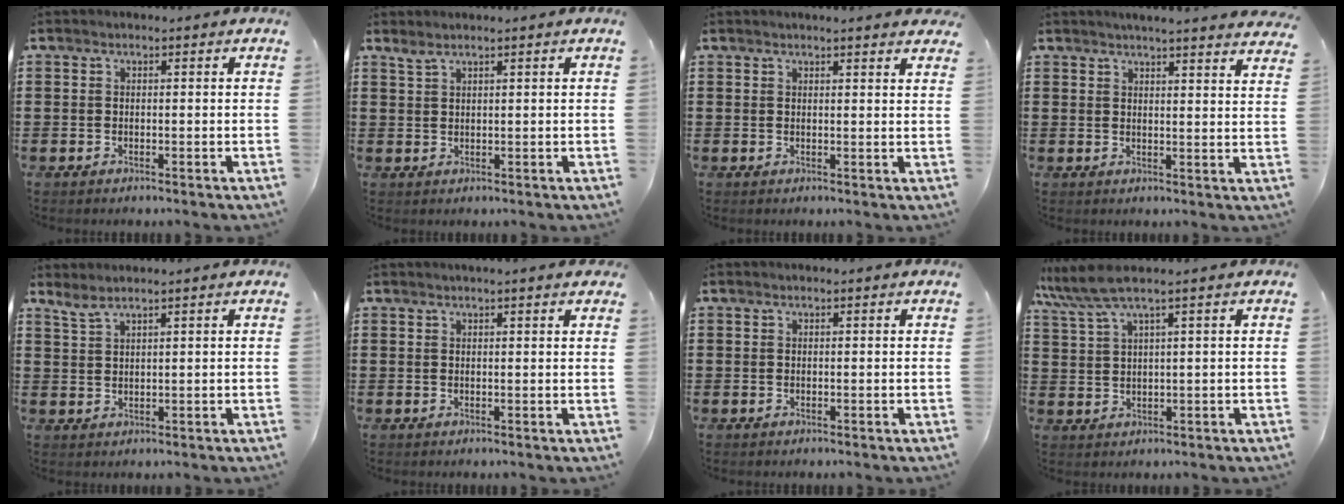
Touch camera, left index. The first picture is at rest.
{"total": 1.3, "force": [1.1, 0.0, 0.7], "torque": [-0.015, -0.001, 0.021]}
{"total": 1.6, "force": [1.5, -0.1, 0.5], "torque": [-0.014, 0.000, 0.028]}
{"total": 3.1, "force": [3.0, -0.7, 0.5], "torque": [-0.019, -0.012, 0.054]}
{"total": 1.9, "force": [1.8, -0.1, 0.8], "torque": [-0.021, 0.001, 0.034]}
{"total": 1.3, "force": [1.1, -0.1, 0.8], "torque": [-0.016, 0.000, 0.020]}
{"total": 0.0}
{"total": 4.6, "force": [2.9, 0.0, 3.6], "torque": [-0.095, -0.011, 0.044]}